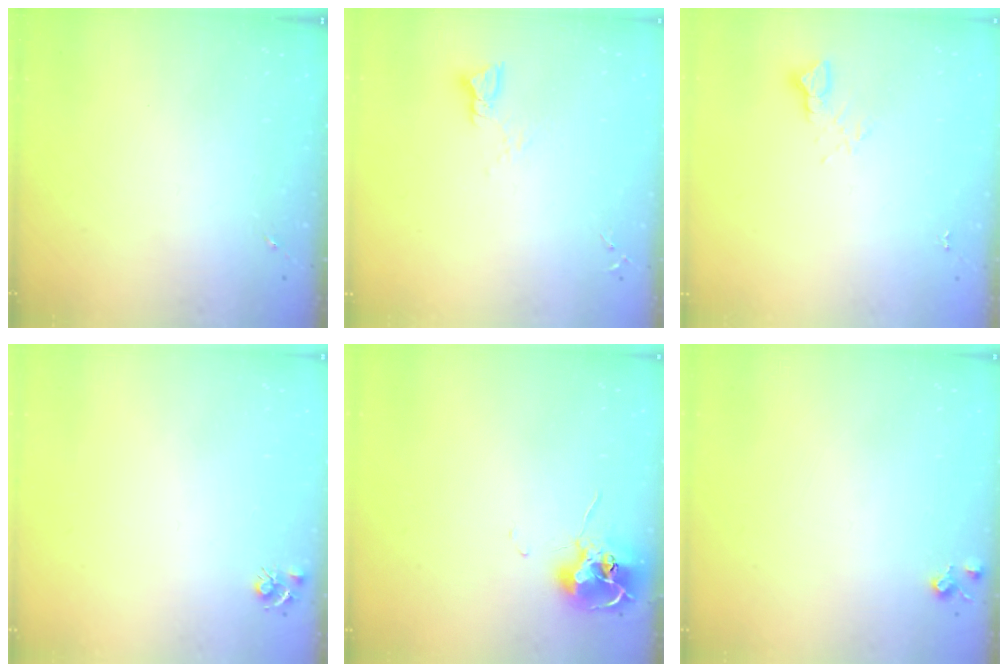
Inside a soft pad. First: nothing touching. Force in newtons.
{"total": 3.5, "press": 3.5, "slide": 0.2}
{"total": 4.0, "press": 4.0, "slide": 0.4}
{"total": 4.8, "press": 4.7, "slide": 0.7}
{"total": 10.4, "press": 10.4, "slide": 0.9}
{"total": 5.7, "press": 5.6, "slide": 0.9}